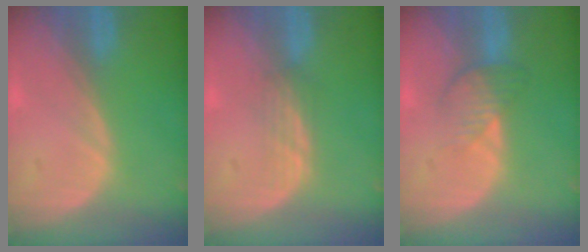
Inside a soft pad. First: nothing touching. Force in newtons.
{"total": 2.2, "press": 2.1, "slide": 0.2}
{"total": 4.3, "press": 3.7, "slide": 2.1}